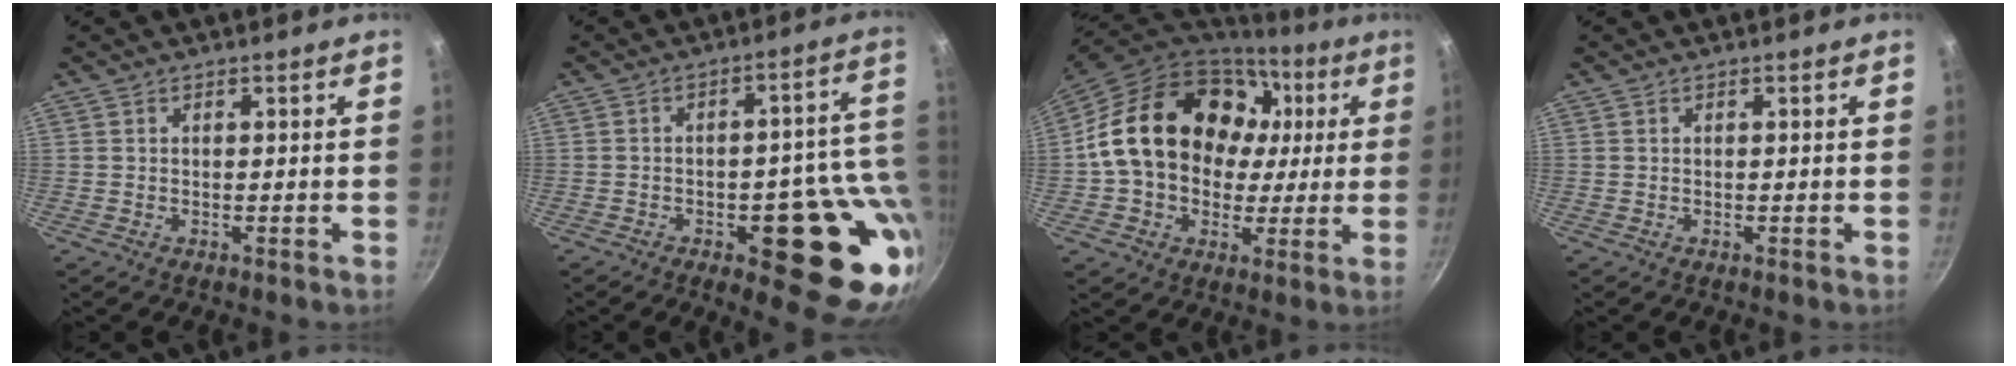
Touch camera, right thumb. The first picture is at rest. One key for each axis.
{"total": 18.9, "fx": -4.3, "fy": 7.6, "fz": 16.8, "tx": -0.145, "ty": 0.005, "tz": -0.051}
{"total": 23.1, "fx": 4.0, "fy": 17.9, "fz": 14.0, "tx": -0.215, "ty": 0.033, "tz": 0.071}
{"total": 0.0}